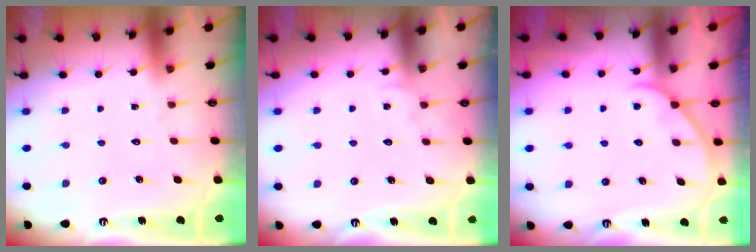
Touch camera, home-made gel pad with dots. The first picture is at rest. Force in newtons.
{"total": 2.4, "press": 2.4, "slide": 0.2}
{"total": 3.1, "press": 3.1, "slide": 0.3}